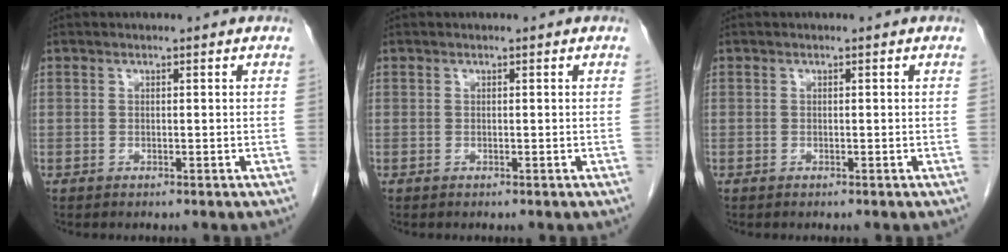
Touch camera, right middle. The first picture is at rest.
{"total": 0.0}
{"total": 0.0}